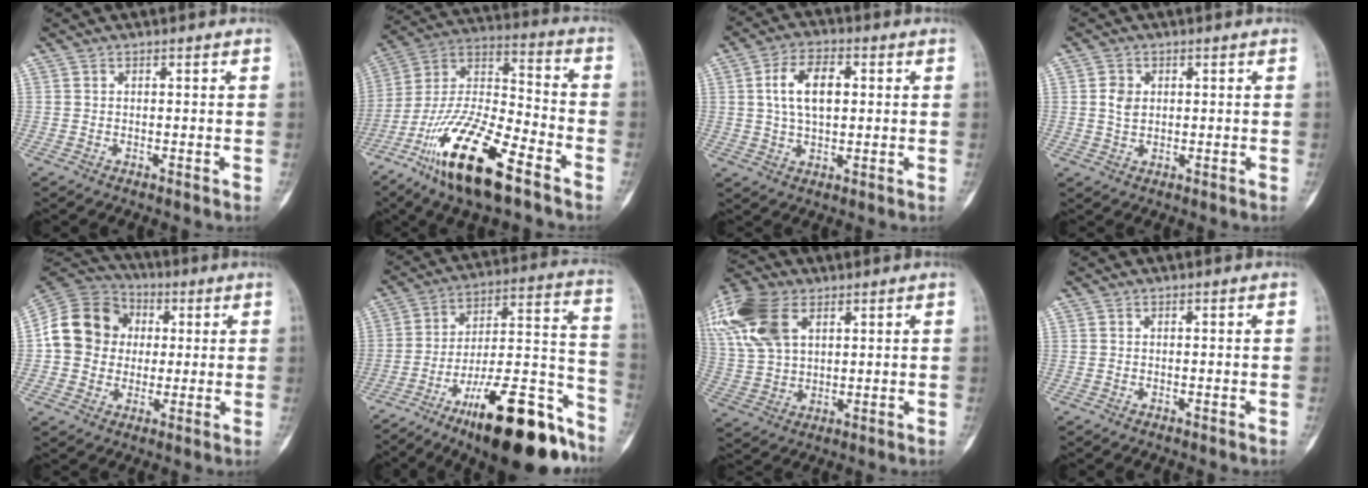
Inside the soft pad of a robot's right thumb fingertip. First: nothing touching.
{"total": 21.4, "force": [-12.5, 6.7, 16.0], "torque": [-0.321, 0.058, -0.230]}
{"total": 9.2, "force": [1.7, 5.2, 7.5], "torque": [-0.124, 0.005, 0.029]}
{"total": 3.1, "force": [0.6, 2.4, 1.9], "torque": [-0.024, -0.003, 0.013]}
{"total": 14.9, "force": [1.5, 13.2, 6.8], "torque": [-0.107, 0.028, 0.024]}
{"total": 25.4, "force": [-16.5, 7.5, 17.7], "torque": [-0.204, 0.104, -0.257]}
{"total": 17.2, "force": [7.4, 10.3, 11.5], "torque": [-0.261, 0.001, 0.146]}
{"total": 0.0}